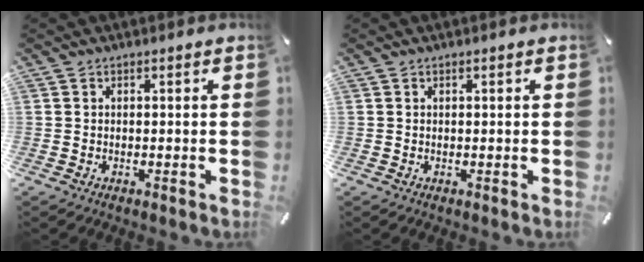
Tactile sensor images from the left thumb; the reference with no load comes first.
{"total": 0.0}